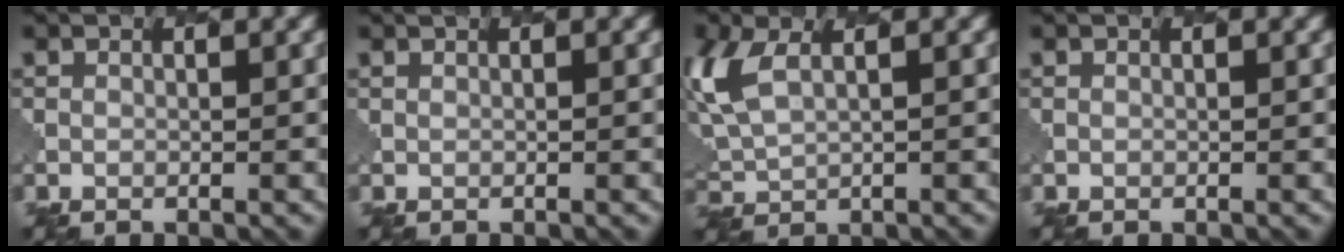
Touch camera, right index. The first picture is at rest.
{"total": 0.9, "force": [0.5, 0.3, 0.7], "torque": [-0.005, -0.002, 0.007]}
{"total": 5.0, "force": [2.1, 2.6, 3.7], "torque": [-0.103, 0.005, 0.043]}
{"total": 0.0}